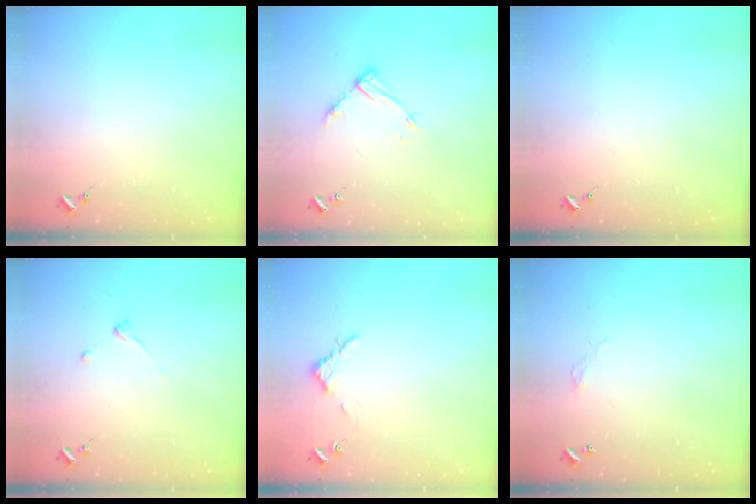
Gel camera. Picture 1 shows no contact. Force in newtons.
{"total": 11.0, "press": 11.0, "slide": 0.8}
{"total": 0.0}
{"total": 3.3, "press": 3.2, "slide": 0.6}
{"total": 2.8, "press": 2.8, "slide": 0.3}
{"total": 2.7, "press": 2.7, "slide": 0.2}